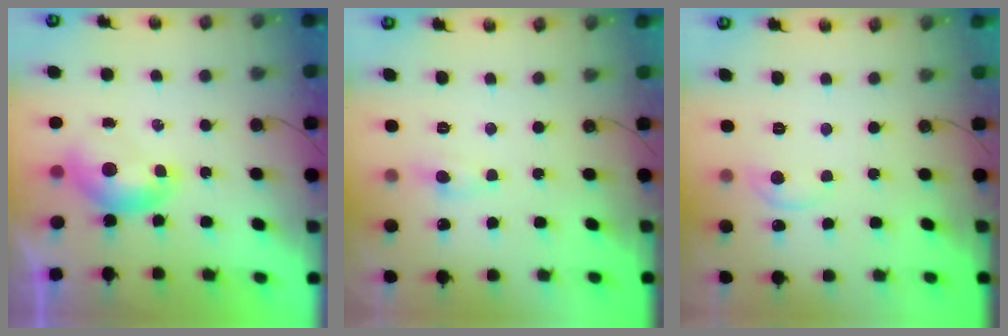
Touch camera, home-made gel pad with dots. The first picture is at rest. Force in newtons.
{"total": 2.4, "press": 2.3, "slide": 0.8}
{"total": 0.0}